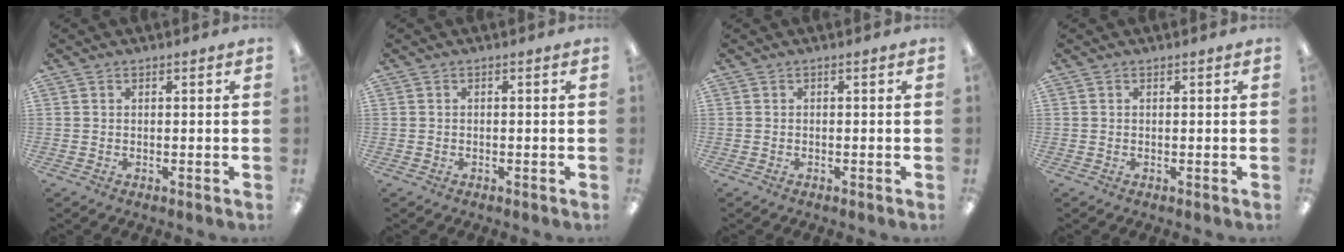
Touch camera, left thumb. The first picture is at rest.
{"total": 0.0}
{"total": 0.0}
{"total": 0.0}